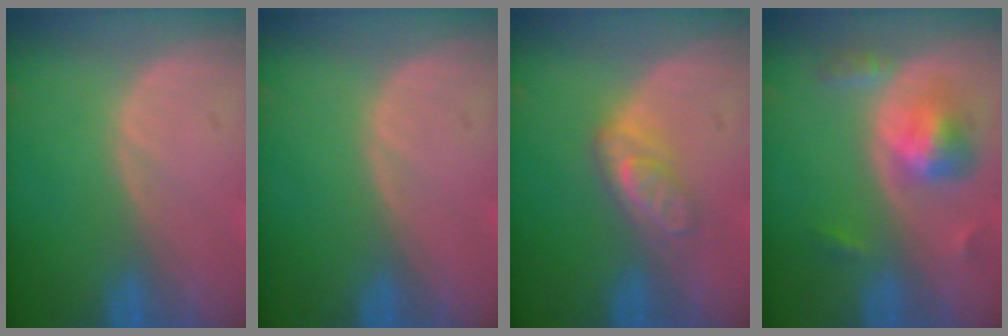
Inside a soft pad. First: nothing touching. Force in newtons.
{"total": 0.0}
{"total": 4.7, "press": 4.1, "slide": 2.2}
{"total": 5.8, "press": 5.2, "slide": 2.5}